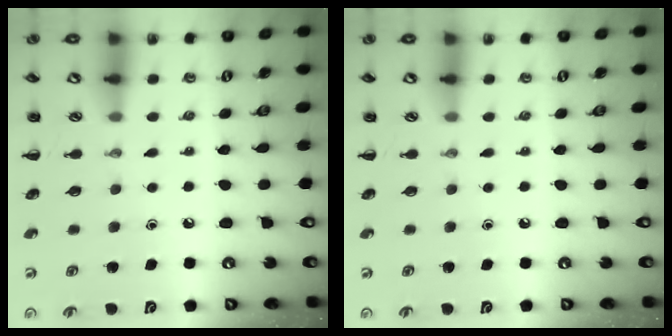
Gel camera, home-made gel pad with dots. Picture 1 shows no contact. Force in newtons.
{"total": 0.0}